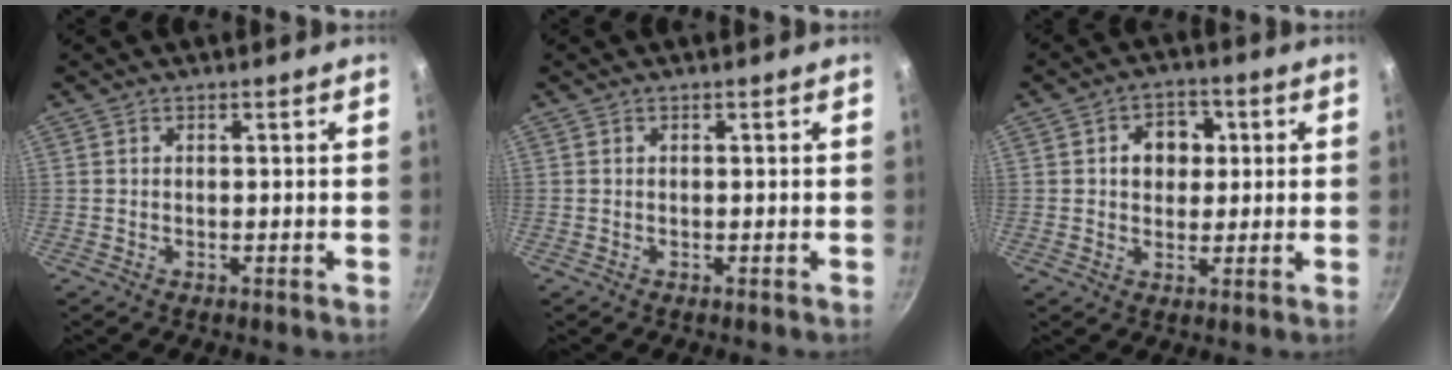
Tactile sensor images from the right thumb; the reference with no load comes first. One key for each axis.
{"total": 0.0}
{"total": 6.9, "fx": 1.3, "fy": 5.3, "fz": 4.3, "tx": -0.028, "ty": 0.004, "tz": 0.015}